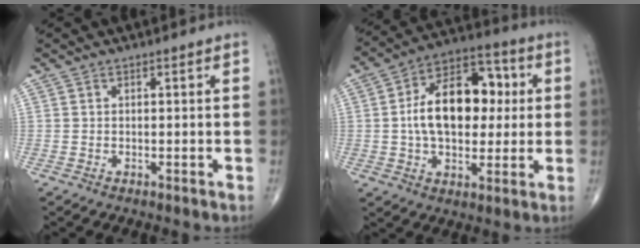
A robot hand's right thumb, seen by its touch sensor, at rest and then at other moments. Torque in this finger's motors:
{"motor_torque": [1.73, 2.09, 1.68, 0.08, 0.15]}